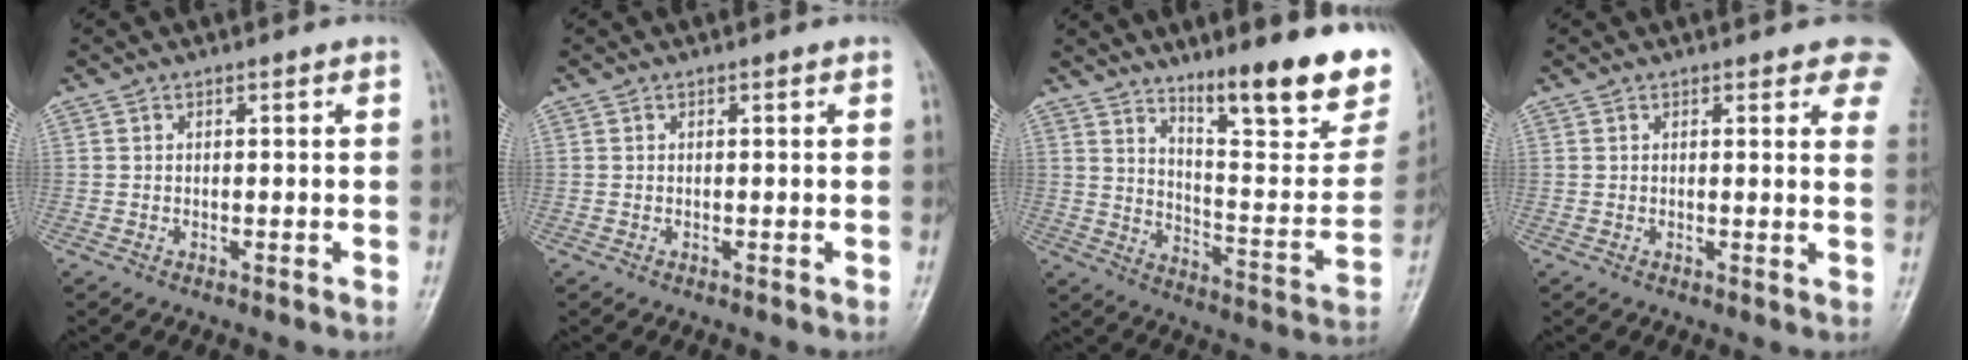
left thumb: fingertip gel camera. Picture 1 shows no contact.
{"total": 0.0}
{"total": 23.0, "force": [15.0, 5.5, 16.6], "torque": [-0.190, -0.089, 0.228]}
{"total": 8.9, "force": [6.1, 2.5, 5.9], "torque": [-0.038, -0.018, 0.057]}